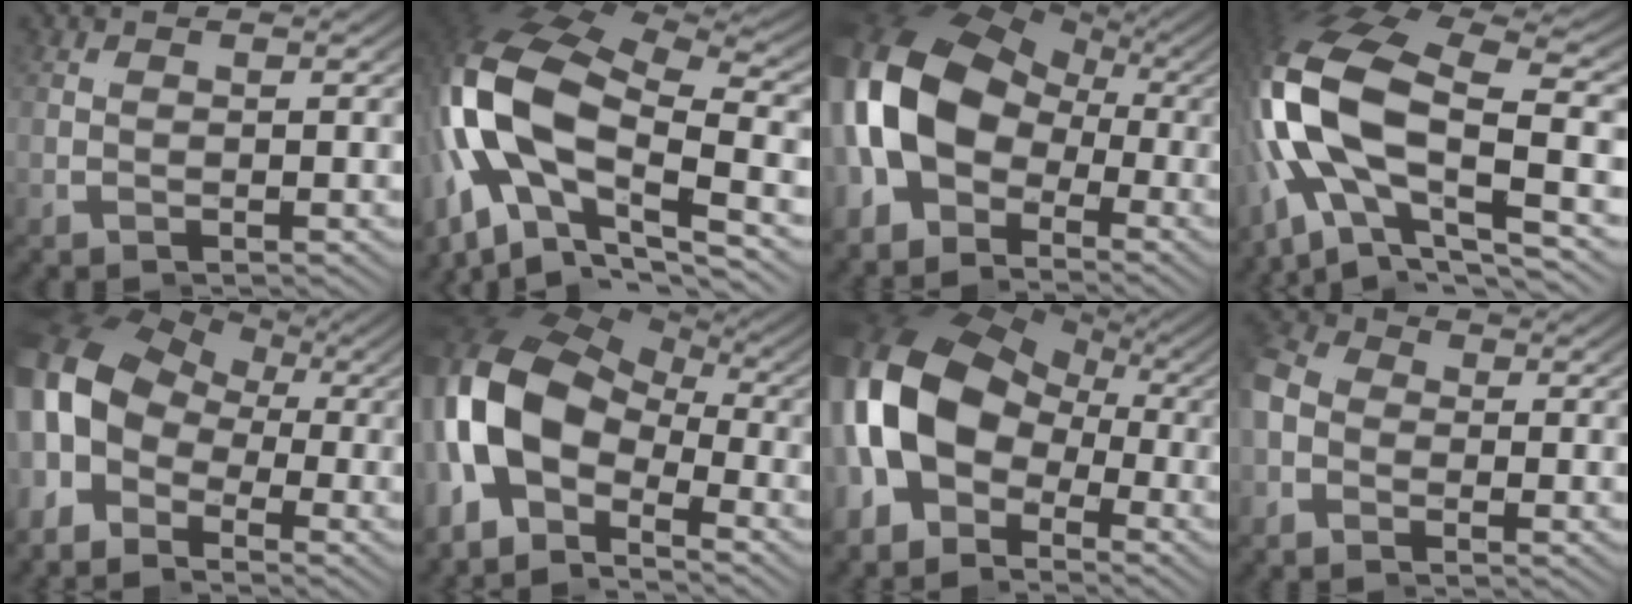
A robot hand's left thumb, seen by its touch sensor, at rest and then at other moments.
{"total": 14.6, "force": [1.0, 8.1, 12.1], "torque": [-0.261, 0.011, -0.006]}
{"total": 12.2, "force": [0.6, 7.6, 9.5], "torque": [-0.176, 0.002, 0.001]}
{"total": 12.3, "force": [-0.5, 6.7, 10.3], "torque": [-0.234, 0.006, -0.018]}
{"total": 7.3, "force": [0.8, 4.5, 5.7], "torque": [-0.106, 0.023, -0.009]}
{"total": 13.1, "force": [-0.4, 7.6, 10.7], "torque": [-0.201, -0.012, -0.018]}
{"total": 13.6, "force": [0.9, 8.3, 10.8], "torque": [-0.195, 0.000, 0.003]}
{"total": 6.2, "force": [0.6, 5.2, 3.3], "torque": [-0.066, 0.014, -0.011]}